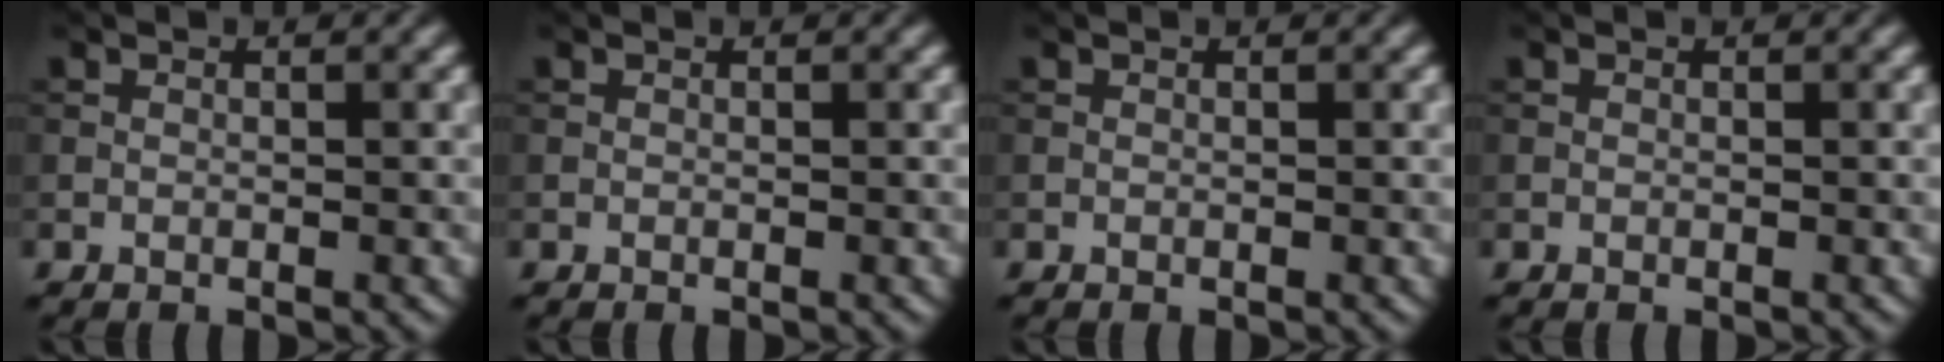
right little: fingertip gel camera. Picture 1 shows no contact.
{"total": 0.0}
{"total": 0.0}
{"total": 0.0}